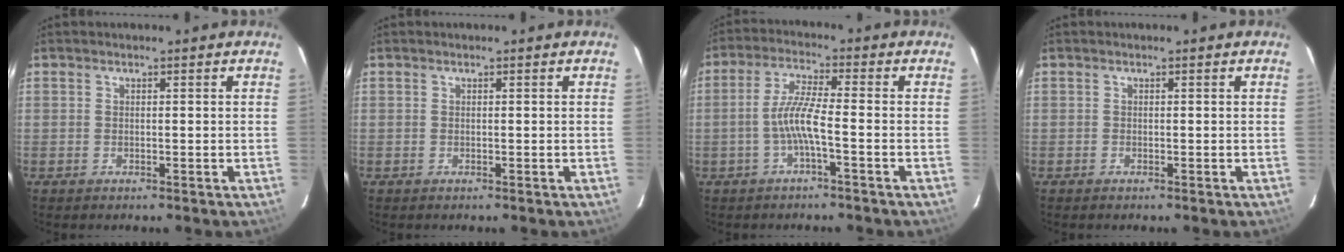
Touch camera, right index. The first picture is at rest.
{"total": 0.0}
{"total": 5.7, "force": [-2.1, 0.0, 5.3], "torque": [-0.116, 0.007, -0.039]}
{"total": 0.0}